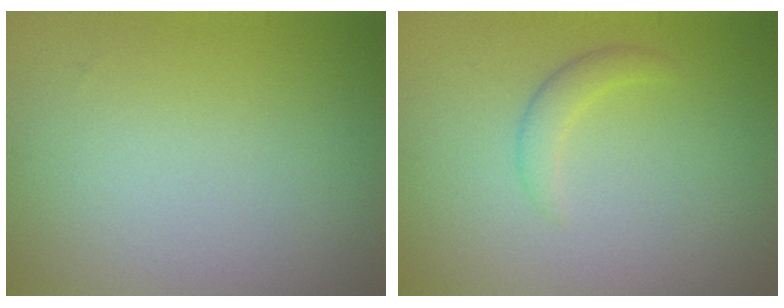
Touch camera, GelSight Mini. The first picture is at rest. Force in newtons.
{"total": 1.5, "press": 1.5, "slide": 0.1}